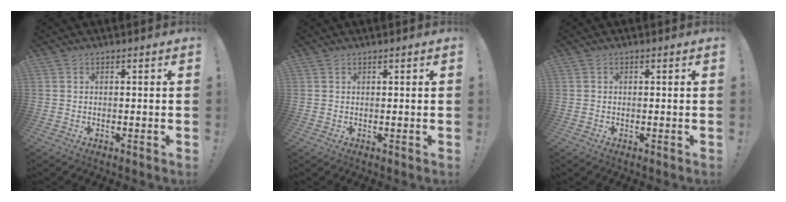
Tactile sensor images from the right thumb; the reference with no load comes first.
{"total": 0.0}
{"total": 0.5, "force": [-0.4, 0.3, 0.2], "torque": [-0.007, 0.002, -0.007]}